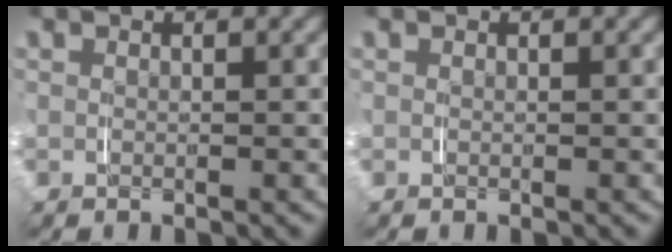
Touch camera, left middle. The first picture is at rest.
{"total": 0.0}